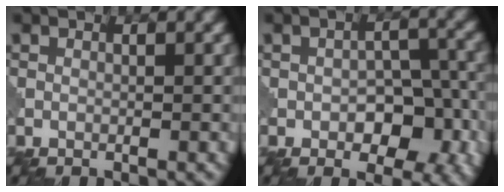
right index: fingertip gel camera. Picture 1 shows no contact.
{"total": 6.6, "force": [-2.0, 4.1, 4.8], "torque": [-0.053, -0.002, -0.027]}